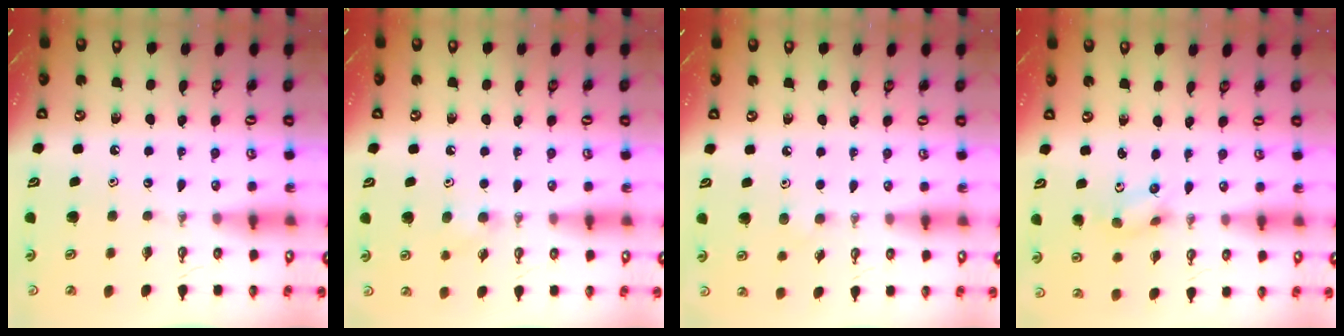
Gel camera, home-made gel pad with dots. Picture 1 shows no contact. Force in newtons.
{"total": 5.8, "press": 5.4, "slide": 2.3}
{"total": 4.6, "press": 4.5, "slide": 0.9}
{"total": 2.8, "press": 2.6, "slide": 1.1}